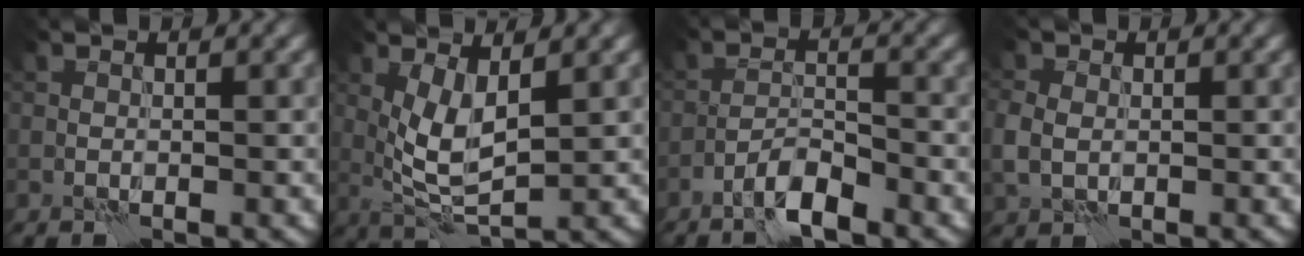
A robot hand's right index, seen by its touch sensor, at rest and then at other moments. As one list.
[{"total": 4.4, "force": [1.6, 1.5, 3.8], "torque": [-0.082, -0.011, 0.037]}, {"total": 2.6, "force": [-2.0, 0.3, 1.7], "torque": [-0.031, 0.009, -0.043]}, {"total": 3.2, "force": [-0.3, 2.5, 2.0], "torque": [-0.054, -0.001, -0.003]}]